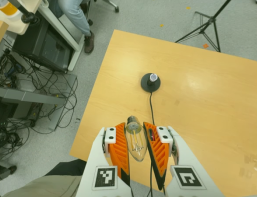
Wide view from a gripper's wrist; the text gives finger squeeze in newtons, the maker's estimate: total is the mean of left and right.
{"total": 21.0, "left": 22.5, "right": 19.6}